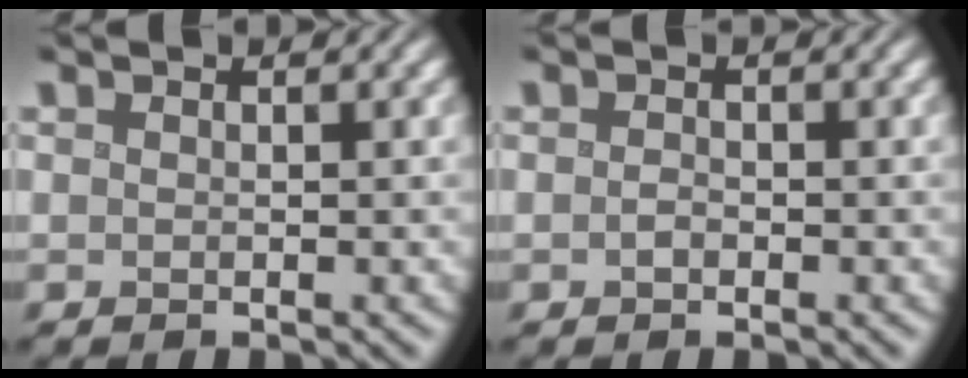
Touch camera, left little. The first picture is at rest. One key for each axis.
{"total": 0.7, "fx": -0.6, "fy": 0.3, "fz": 0.2, "tx": -0.006, "ty": -0.001, "tz": -0.013}